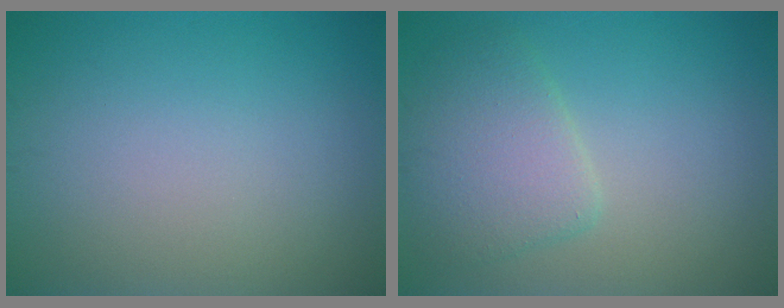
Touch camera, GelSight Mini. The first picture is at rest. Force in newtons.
{"total": 4.1, "press": 4.0, "slide": 0.3}